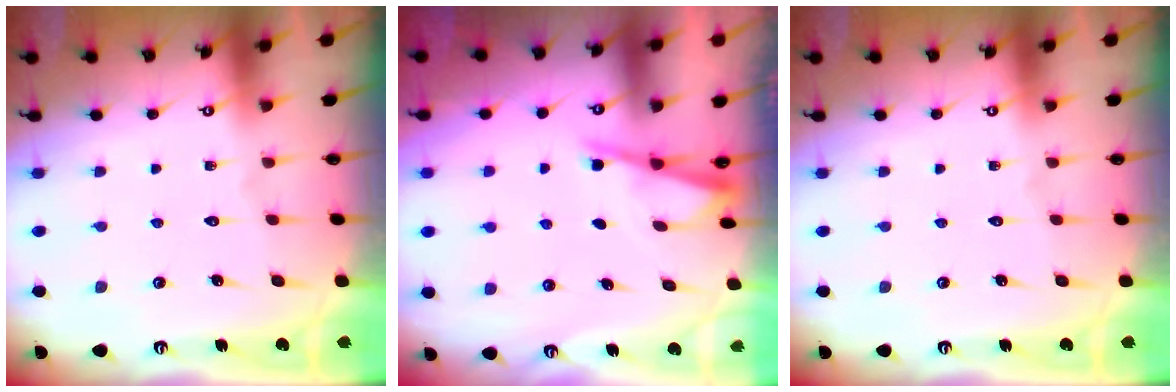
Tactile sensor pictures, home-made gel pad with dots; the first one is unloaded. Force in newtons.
{"total": 2.5, "press": 2.4, "slide": 0.3}
{"total": 0.0}